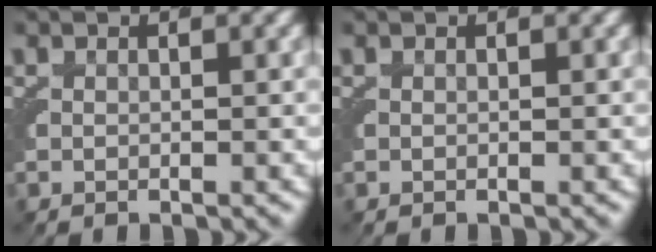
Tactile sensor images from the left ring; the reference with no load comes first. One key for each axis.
{"total": 0.0}